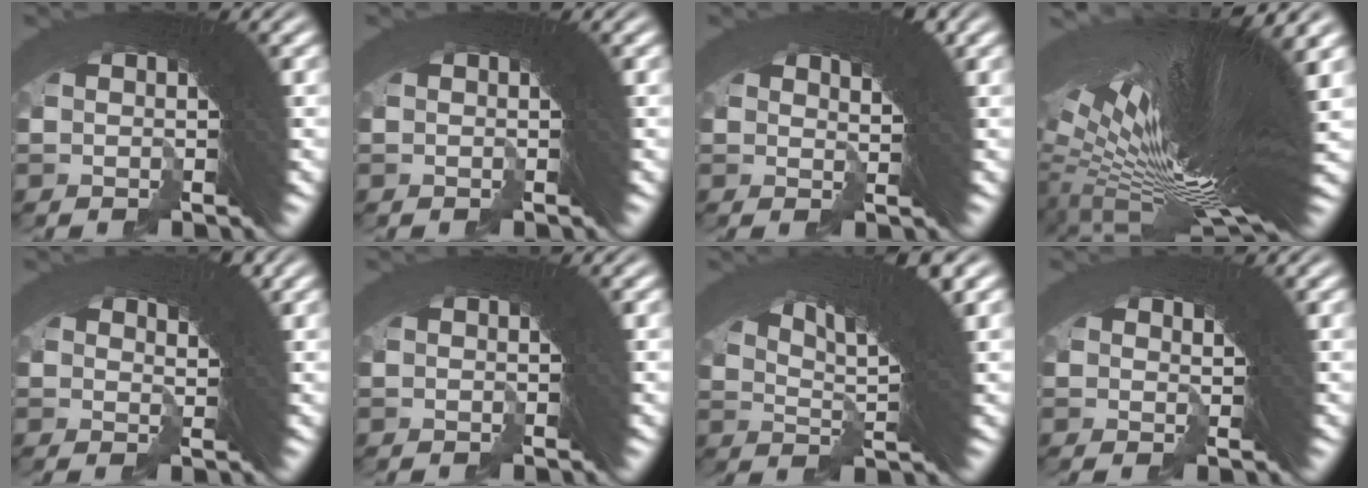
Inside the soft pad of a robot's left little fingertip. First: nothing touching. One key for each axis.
{"total": 0.0}
{"total": 3.1, "fx": 1.3, "fy": 0.6, "fz": 2.7, "tx": -0.025, "ty": 0.012, "tz": 0.015}
{"total": 24.6, "fx": 0.8, "fy": 7.0, "fz": 23.6, "tx": -0.394, "ty": -0.009, "tz": 0.029}
{"total": 2.2, "fx": 0.7, "fy": 0.2, "fz": 2.1, "tx": -0.018, "ty": 0.002, "tz": 0.009}
{"total": 0.0}
{"total": 9.0, "fx": 4.3, "fy": 1.4, "fz": 7.8, "tx": -0.111, "ty": 0.028, "tz": 0.063}
{"total": 0.9, "fx": 0.3, "fy": -0.7, "fz": 0.6, "tx": 0.001, "ty": 0.002, "tz": 0.004}